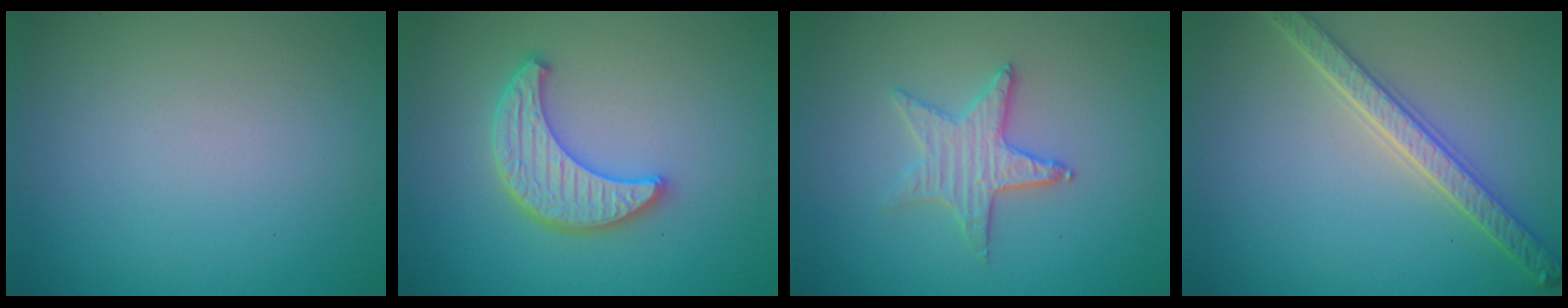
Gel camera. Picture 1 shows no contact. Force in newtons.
{"total": 4.1, "press": 3.7, "slide": 1.8}
{"total": 2.9, "press": 2.8, "slide": 0.8}
{"total": 4.2, "press": 3.6, "slide": 2.3}